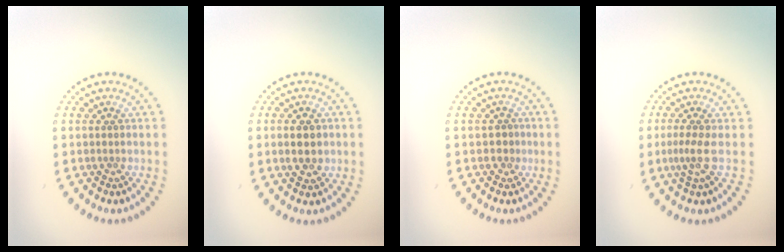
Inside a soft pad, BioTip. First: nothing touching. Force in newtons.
{"total": 2.3, "press": 2.3, "slide": 0.2}
{"total": 1.1, "press": 0.9, "slide": 0.5}
{"total": 2.0, "press": 1.3, "slide": 1.5}